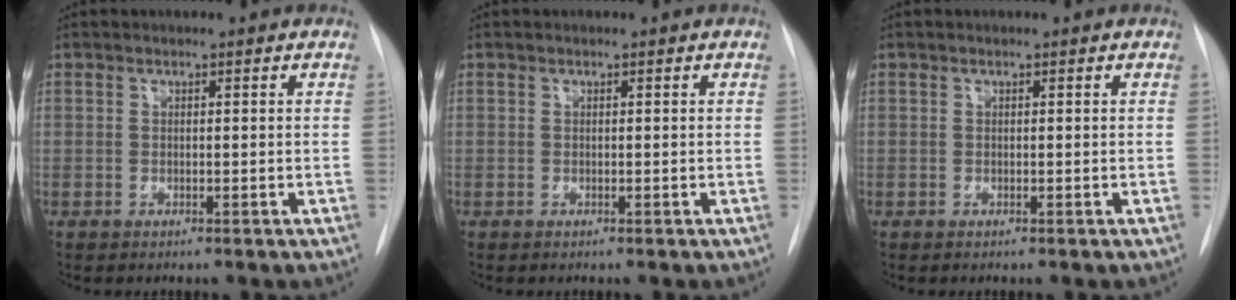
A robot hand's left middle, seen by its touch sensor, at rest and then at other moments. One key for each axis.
{"total": 0.0}
{"total": 0.0}